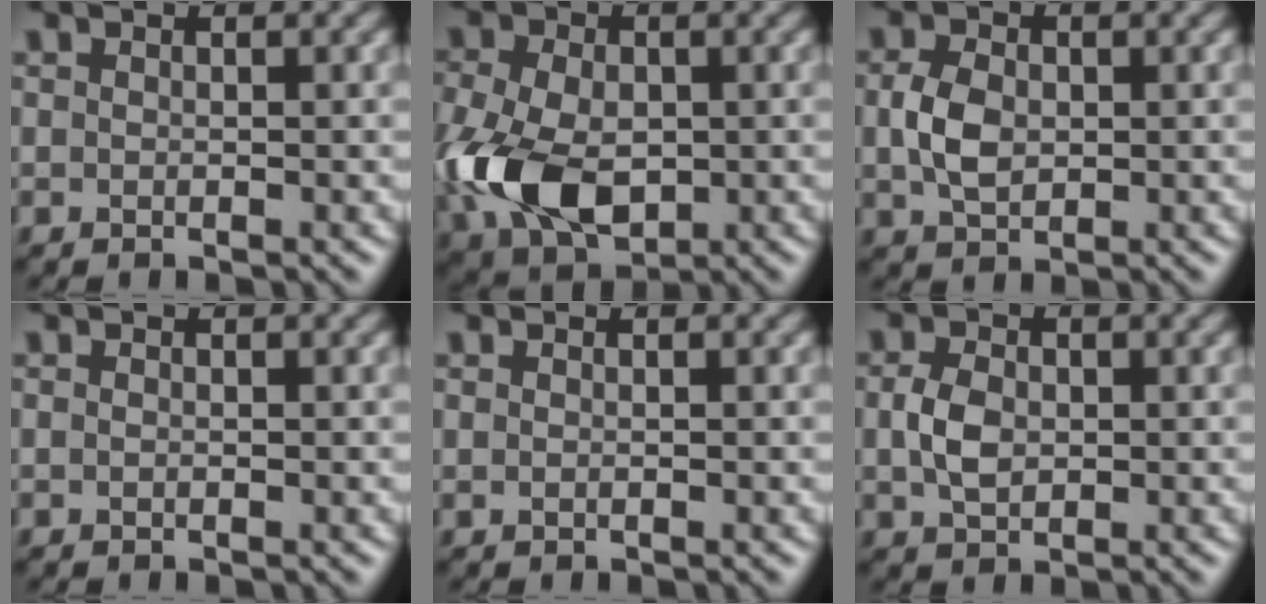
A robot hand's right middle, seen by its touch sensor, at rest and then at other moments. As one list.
[{"total": 9.3, "force": [-1.6, 6.2, 6.7], "torque": [-0.156, -0.016, -0.032]}, {"total": 3.4, "force": [0.1, 2.5, 2.4], "torque": [-0.053, 0.001, -0.001]}, {"total": 0.0}, {"total": 0.0}, {"total": 2.9, "force": [0.0, 2.1, 2.0], "torque": [-0.046, 0.000, -0.001]}]